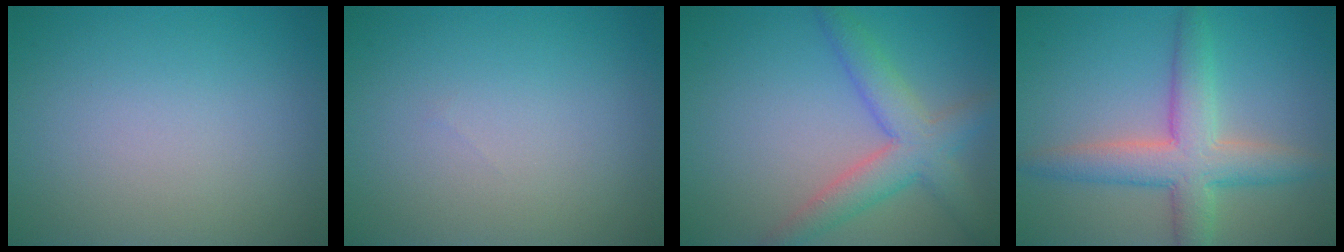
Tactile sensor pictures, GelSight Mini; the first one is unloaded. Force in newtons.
{"total": 0.0}
{"total": 4.7, "press": 4.7, "slide": 0.3}
{"total": 5.7, "press": 5.7, "slide": 0.1}